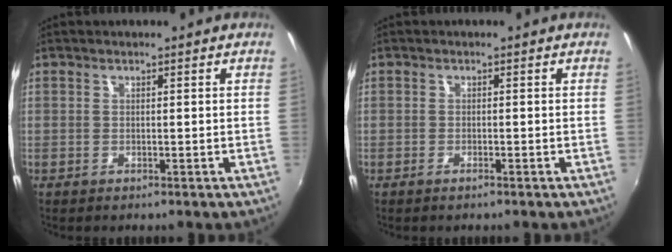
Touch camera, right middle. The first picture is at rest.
{"total": 1.0, "force": [-0.8, 0.1, 0.5], "torque": [-0.011, -0.003, -0.016]}